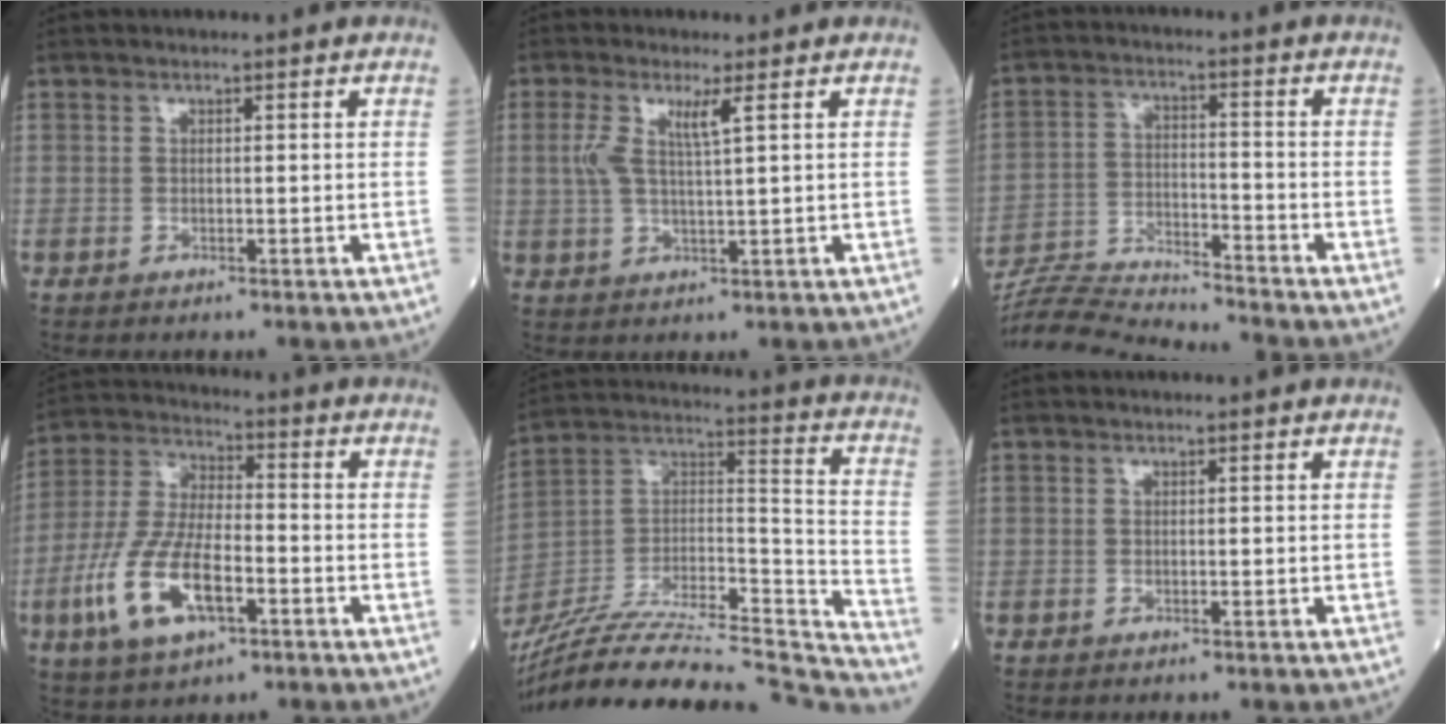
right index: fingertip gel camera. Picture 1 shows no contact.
{"total": 4.6, "force": [1.6, 0.2, 4.3], "torque": [-0.095, 0.007, 0.034]}
{"total": 12.0, "force": [-11.8, -1.3, 1.8], "torque": [-0.034, 0.004, -0.213]}
{"total": 13.5, "force": [-5.0, 5.0, 11.5], "torque": [-0.250, -0.003, -0.093]}
{"total": 34.3, "force": [-31.5, 3.9, 13.0], "torque": [-0.192, -0.012, -0.480]}
{"total": 0.0}